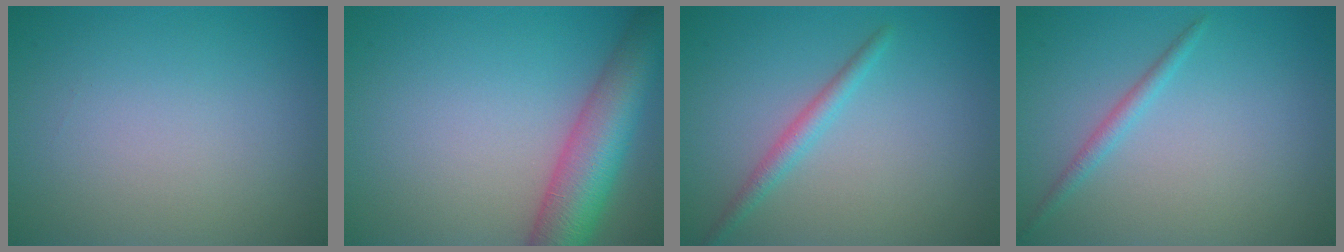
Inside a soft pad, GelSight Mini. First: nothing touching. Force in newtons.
{"total": 7.9, "press": 7.9, "slide": 0.4}
{"total": 1.8, "press": 1.8, "slide": 0.0}
{"total": 1.3, "press": 1.3, "slide": 0.0}